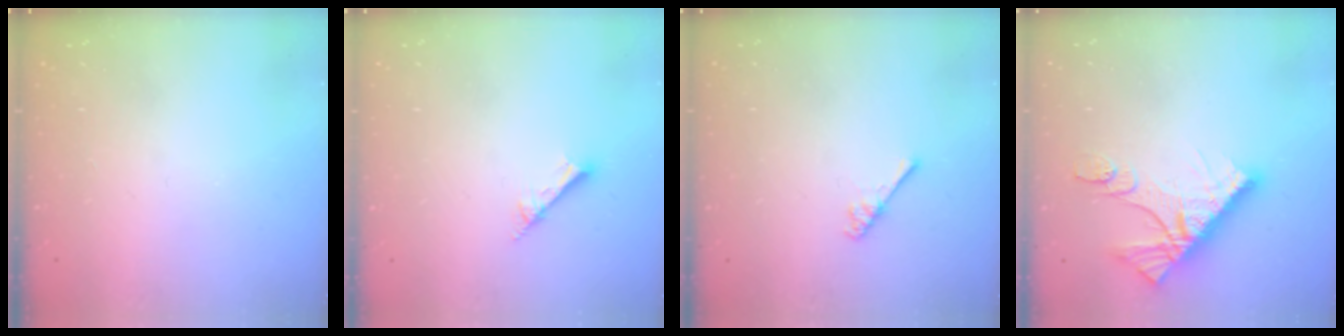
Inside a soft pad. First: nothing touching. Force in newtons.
{"total": 3.2, "press": 3.2, "slide": 0.0}
{"total": 2.9, "press": 2.9, "slide": 0.4}
{"total": 13.5, "press": 13.5, "slide": 1.1}